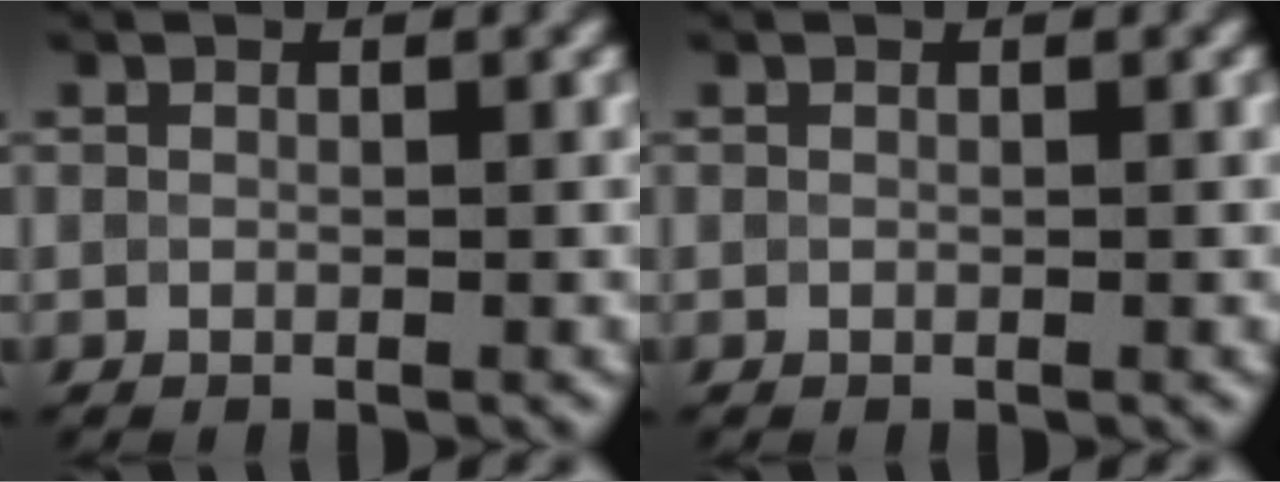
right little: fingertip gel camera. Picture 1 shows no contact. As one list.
[{"total": 0.0}]